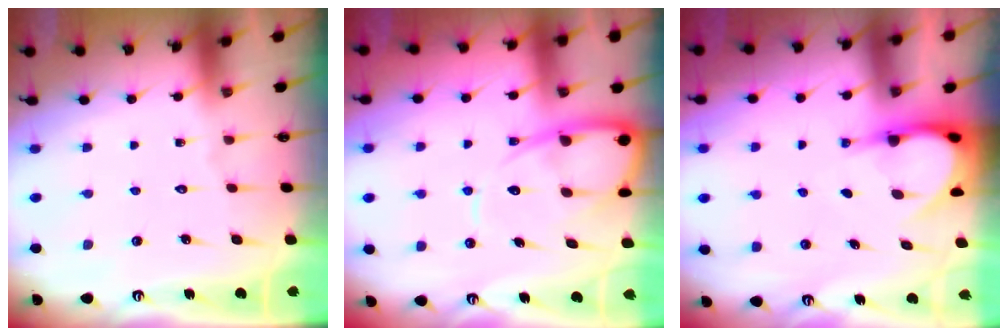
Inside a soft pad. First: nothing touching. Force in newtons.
{"total": 10.5, "press": 10.5, "slide": 0.8}
{"total": 5.4, "press": 5.4, "slide": 0.4}